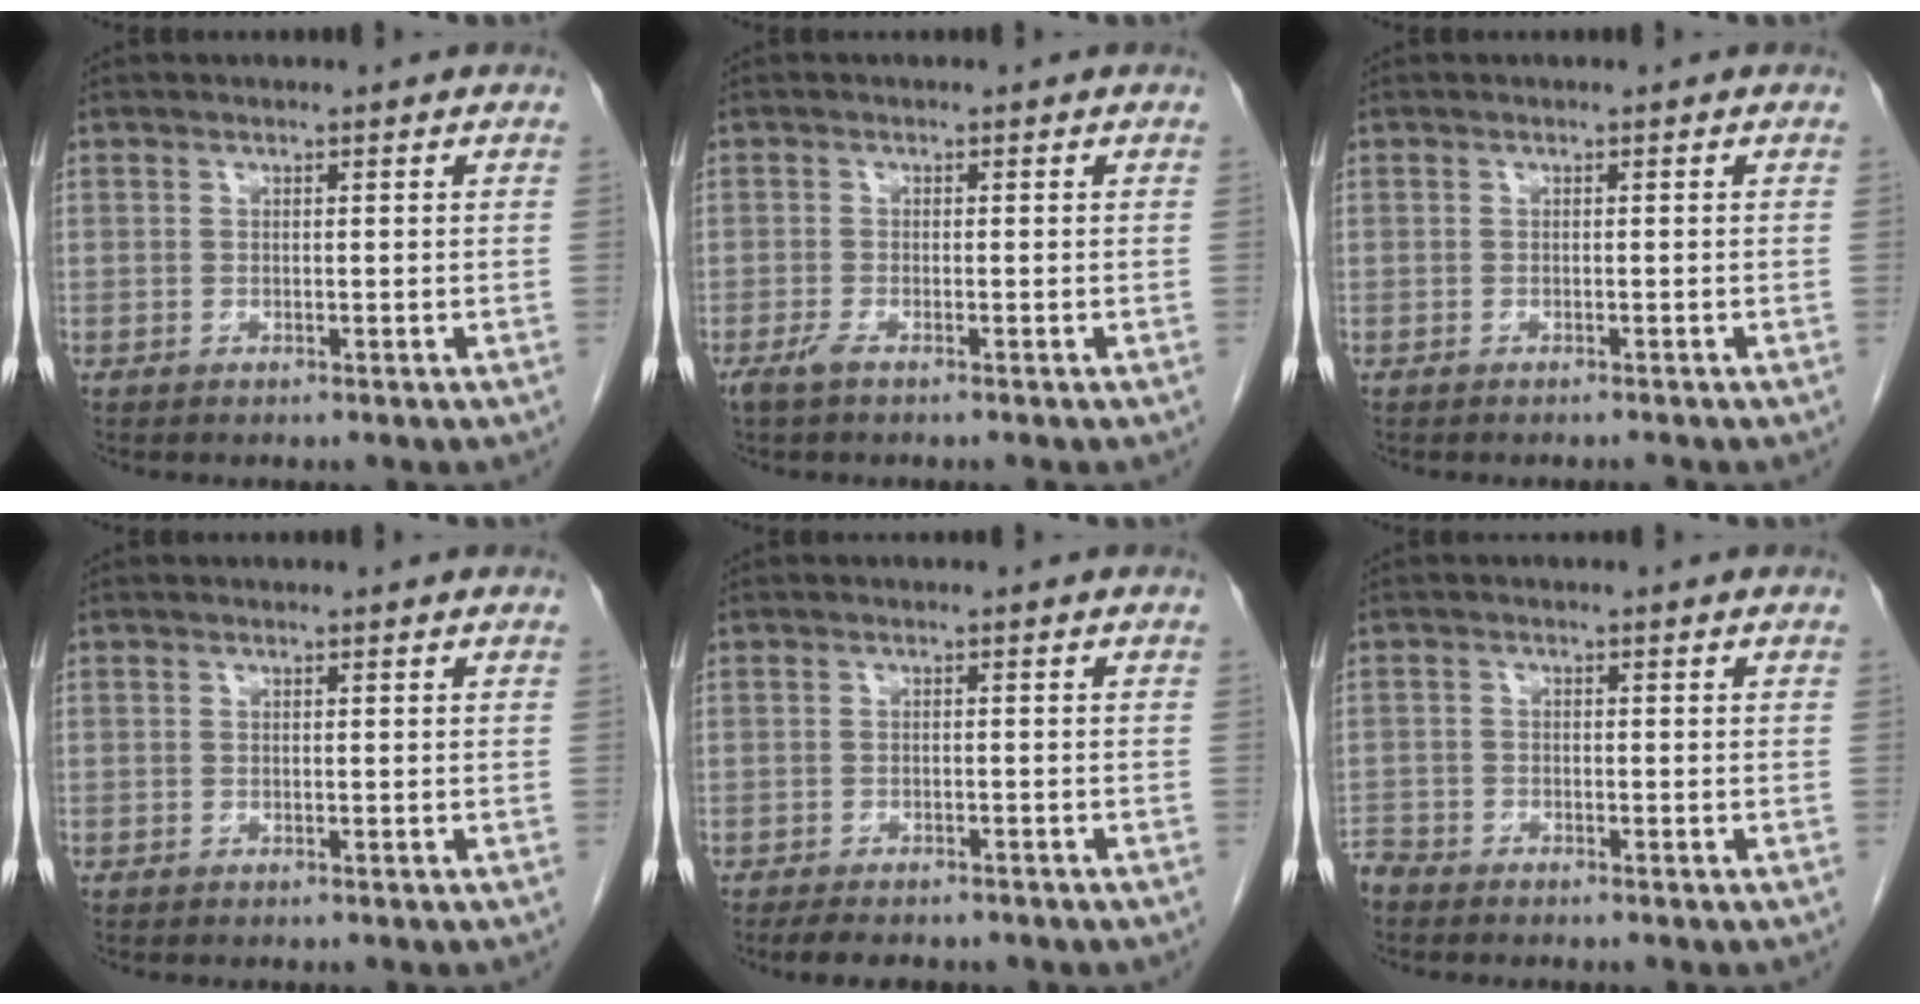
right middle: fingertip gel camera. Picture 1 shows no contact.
{"total": 1.6, "force": [-1.2, 0.1, 1.1], "torque": [-0.032, -0.005, -0.027]}
{"total": 0.5, "force": [-0.5, -0.1, 0.1], "torque": [-0.007, -0.003, -0.008]}
{"total": 0.0}
{"total": 6.9, "force": [-5.7, 2.3, 3.1], "torque": [-0.043, -0.005, -0.069]}
{"total": 3.2, "force": [-3.1, 1.0, 0.2], "torque": [-0.001, -0.006, -0.059]}